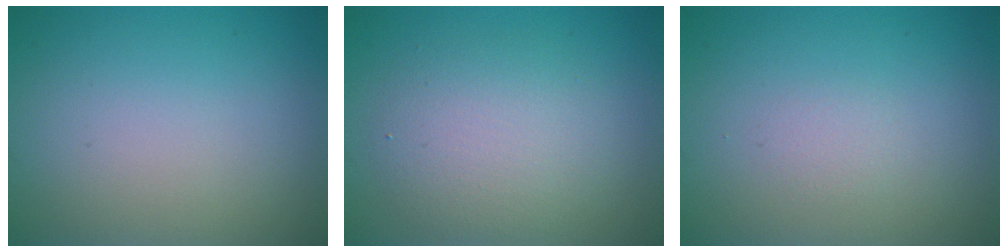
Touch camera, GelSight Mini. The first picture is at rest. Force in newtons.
{"total": 4.1, "press": 4.1, "slide": 0.3}
{"total": 0.7, "press": 0.7, "slide": 0.1}